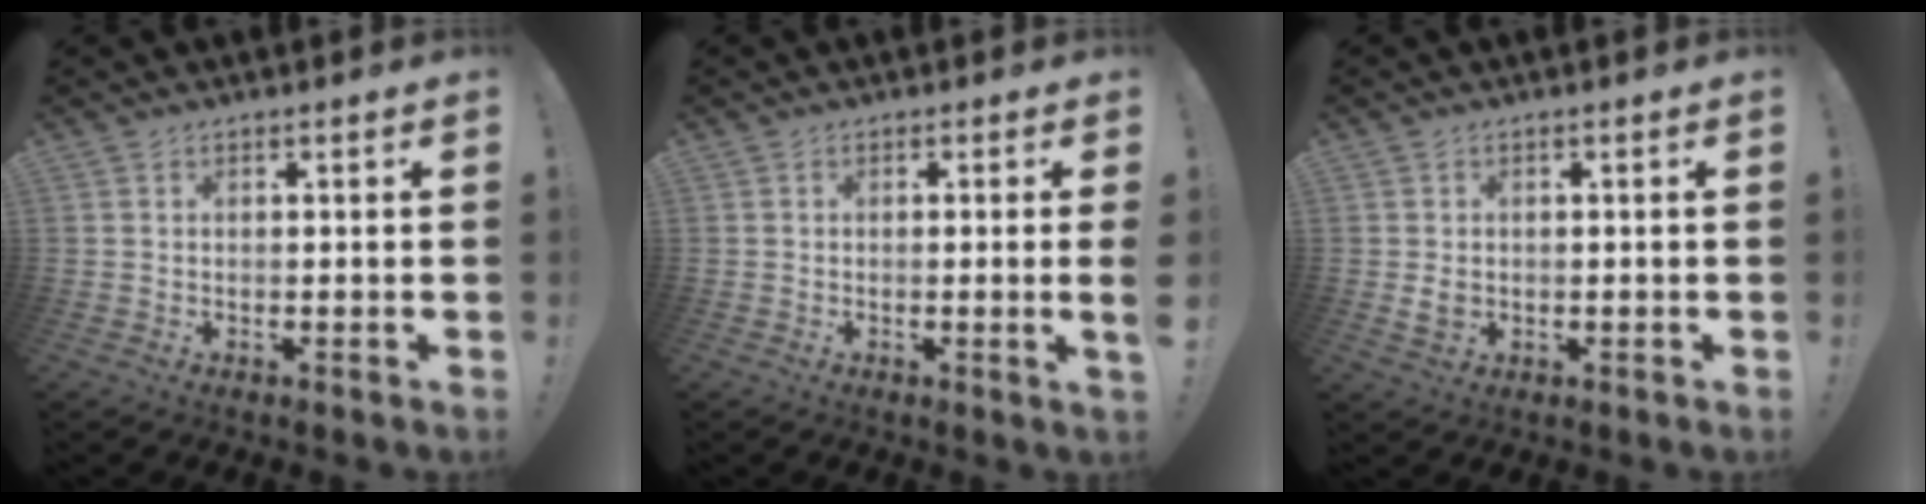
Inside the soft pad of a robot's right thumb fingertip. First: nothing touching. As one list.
[{"total": 2.5, "force": [-0.2, -0.7, 2.4], "torque": [-0.032, -0.010, -0.004]}, {"total": 3.0, "force": [0.0, 2.4, 1.8], "torque": [-0.021, -0.003, -0.001]}]